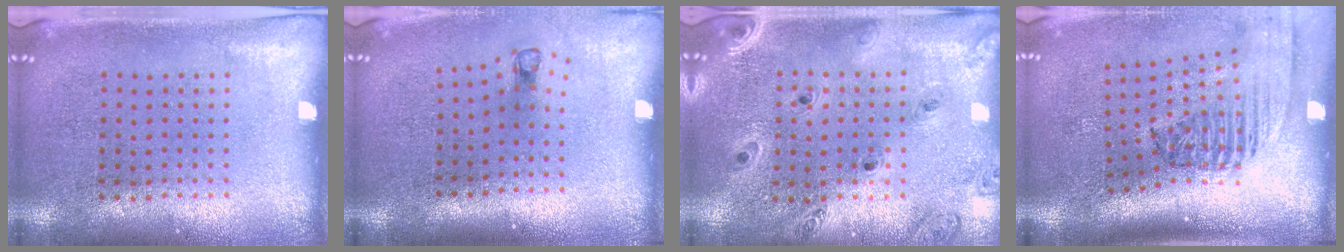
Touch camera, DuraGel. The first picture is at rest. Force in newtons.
{"total": 0.8, "press": 0.4, "slide": 0.7}
{"total": 1.3, "press": 1.3, "slide": 0.1}
{"total": 2.4, "press": 1.6, "slide": 1.7}